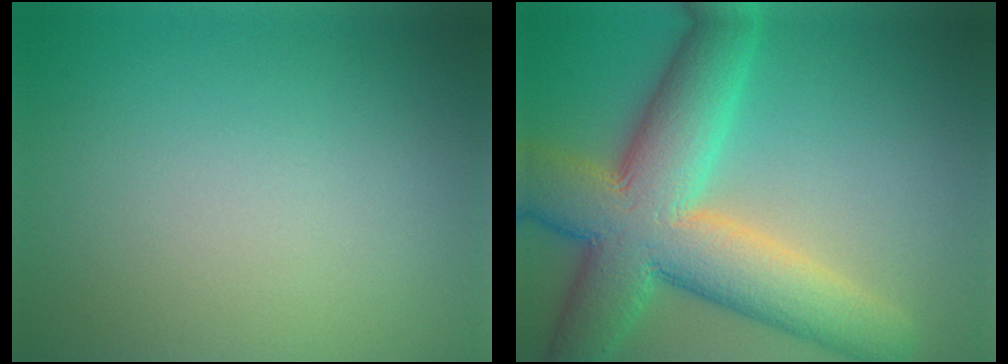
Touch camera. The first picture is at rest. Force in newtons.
{"total": 12.2, "press": 12.2, "slide": 0.5}